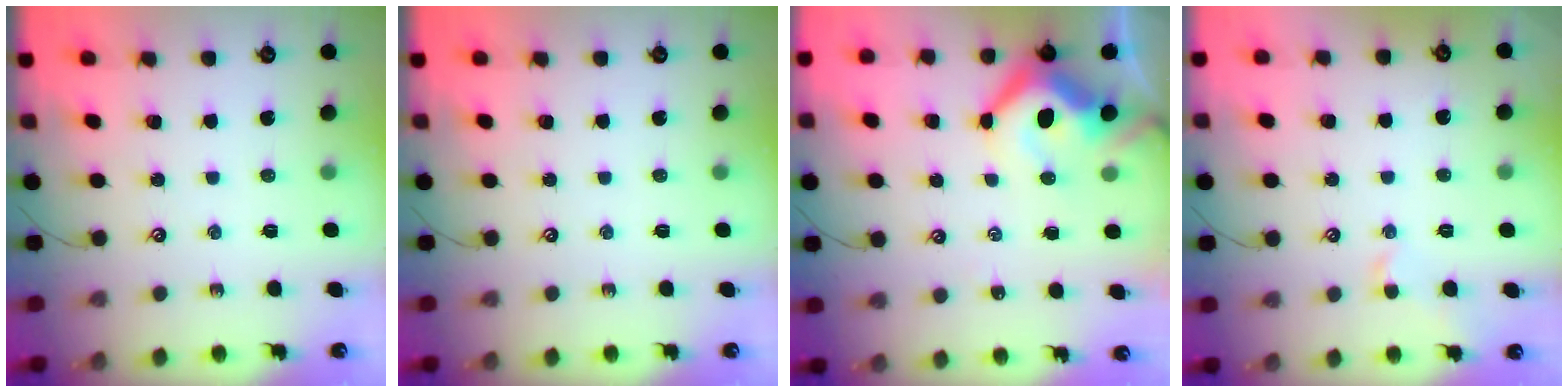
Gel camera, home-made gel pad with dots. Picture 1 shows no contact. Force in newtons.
{"total": 0.0}
{"total": 12.7, "press": 12.5, "slide": 2.0}
{"total": 0.7, "press": 0.4, "slide": 0.6}